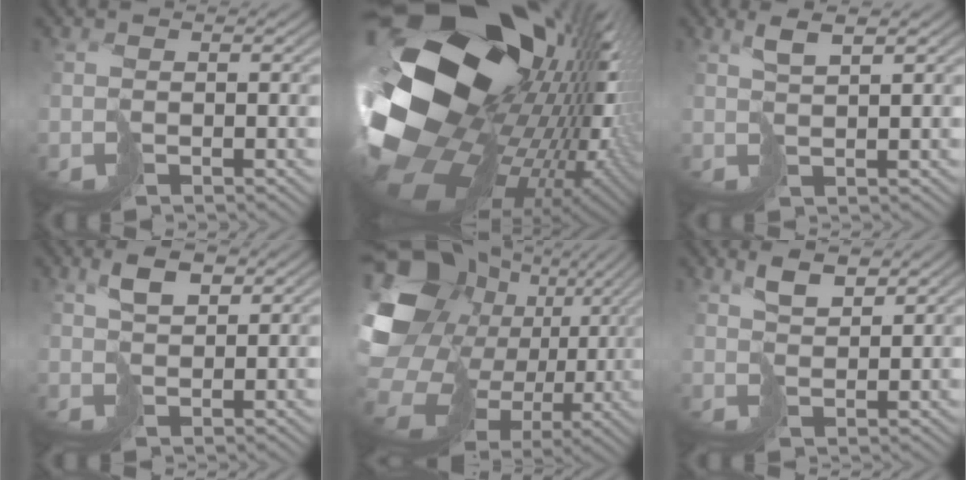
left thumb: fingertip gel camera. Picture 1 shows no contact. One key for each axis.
{"total": 22.6, "fx": 0.8, "fy": 15.7, "fz": 16.2, "tx": -0.309, "ty": -0.049, "tz": -0.011}
{"total": 3.0, "fx": 1.8, "fy": 0.5, "fz": 2.4, "tx": -0.051, "ty": 0.006, "tz": 0.035}
{"total": 3.7, "fx": 1.8, "fy": 1.7, "fz": 2.8, "tx": -0.060, "ty": 0.005, "tz": 0.031}
{"total": 21.0, "fx": 0.3, "fy": 16.7, "fz": 12.7, "tx": -0.325, "ty": -0.025, "tz": 0.024}
{"total": 3.7, "fx": 2.4, "fy": 1.3, "fz": 2.5, "tx": -0.057, "ty": 0.005, "tz": 0.046}